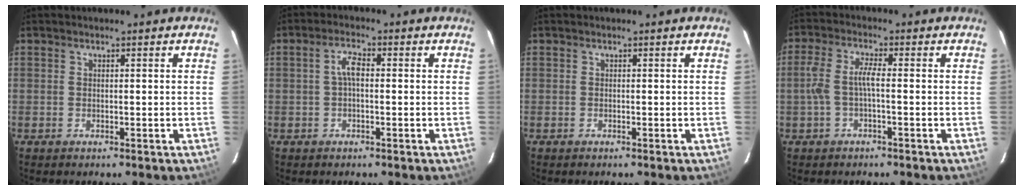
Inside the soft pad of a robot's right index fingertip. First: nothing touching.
{"total": 3.1, "force": [0.0, 1.2, 2.8], "torque": [-0.057, 0.010, 0.001]}
{"total": 0.0}
{"total": 4.1, "force": [-1.1, 0.5, 4.0], "torque": [-0.089, 0.007, -0.020]}